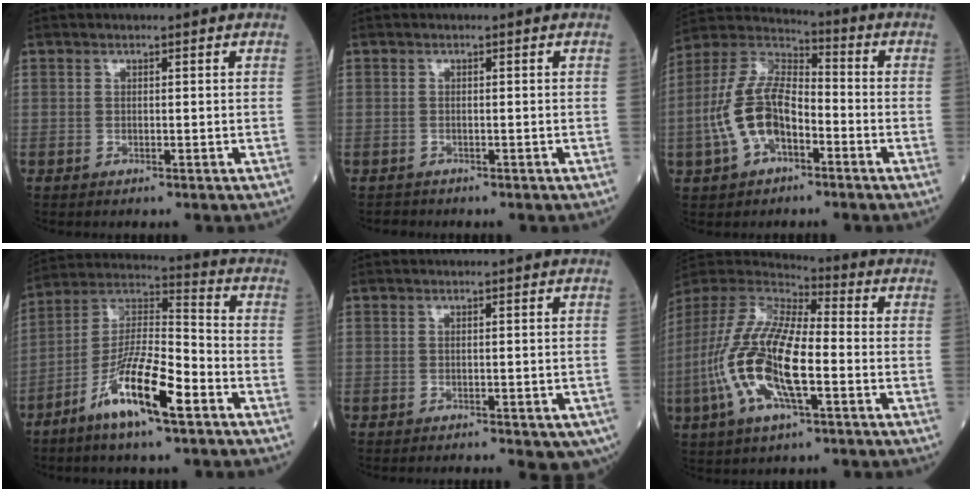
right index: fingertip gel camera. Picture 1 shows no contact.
{"total": 1.2, "force": [-1.0, 0.7, -0.4], "torque": [-0.002, 0.001, -0.021]}
{"total": 12.4, "force": [-3.8, 6.3, 10.0], "torque": [-0.222, 0.023, -0.076]}
{"total": 14.1, "force": [-7.0, 2.3, 12.0], "torque": [-0.226, -0.004, -0.132]}
{"total": 7.3, "force": [-4.7, 2.3, 5.0], "torque": [-0.052, -0.008, -0.063]}
{"total": 17.7, "force": [-4.4, 5.1, 16.4], "torque": [-0.356, -0.008, -0.086]}